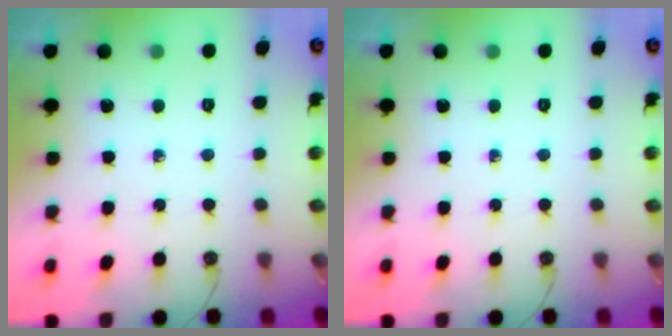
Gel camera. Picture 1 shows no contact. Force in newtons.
{"total": 0.0}